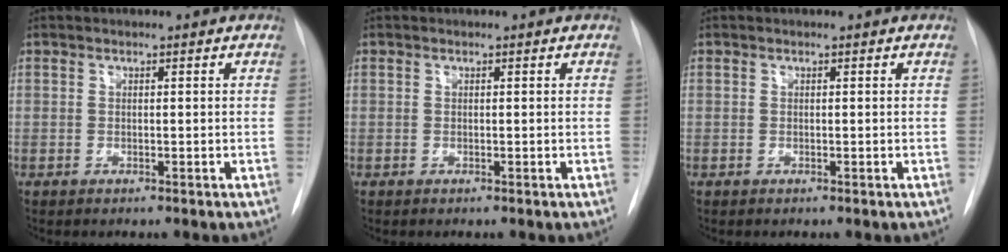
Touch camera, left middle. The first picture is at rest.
{"total": 0.0}
{"total": 0.0}